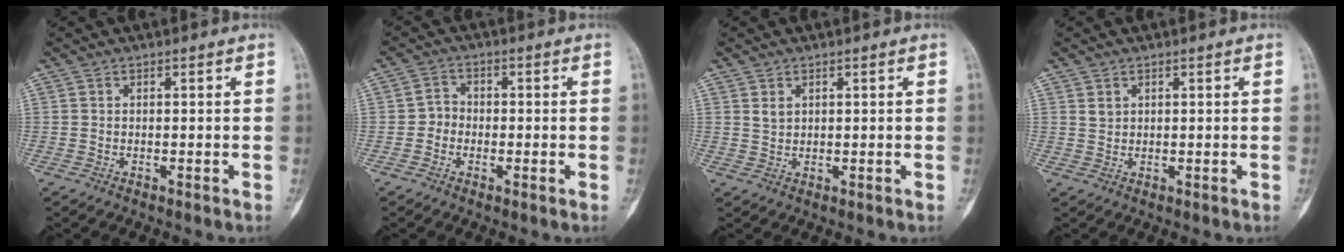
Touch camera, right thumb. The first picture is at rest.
{"total": 3.2, "force": [-0.7, 2.9, 1.0], "torque": [0.005, 0.011, -0.023]}
{"total": 1.8, "force": [0.9, 1.3, 0.9], "torque": [-0.011, -0.005, 0.020]}
{"total": 1.4, "force": [0.8, 1.1, 0.5], "torque": [0.000, -0.005, 0.016]}